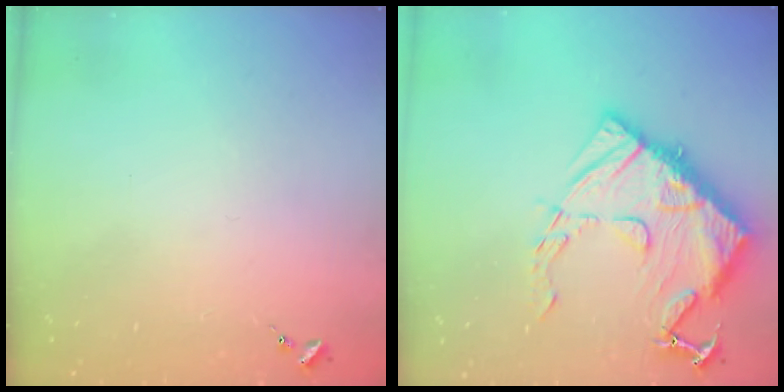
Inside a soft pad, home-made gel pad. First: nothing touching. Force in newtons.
{"total": 22.1, "press": 22.0, "slide": 2.0}